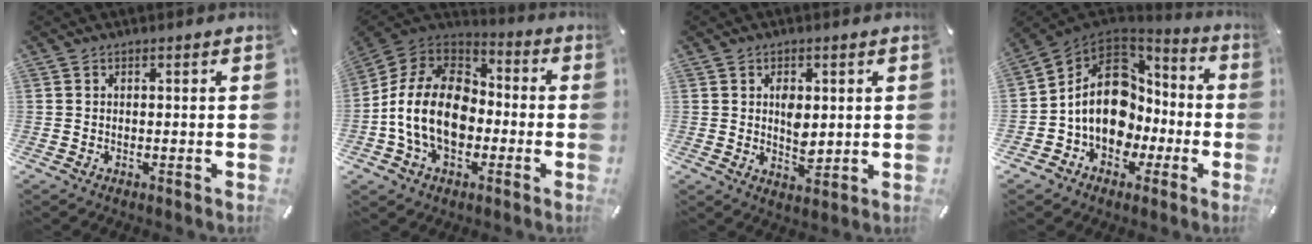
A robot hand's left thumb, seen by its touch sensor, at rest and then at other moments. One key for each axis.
{"total": 17.4, "fx": -3.9, "fy": 12.7, "fz": 11.2, "tx": -0.235, "ty": 0.035, "tz": -0.071}
{"total": 5.2, "fx": 0.9, "fy": 3.5, "fz": 3.7, "tx": -0.052, "ty": -0.003, "tz": 0.012}
{"total": 16.0, "fx": 0.0, "fy": 13.0, "fz": 9.4, "tx": -0.176, "ty": 0.002, "tz": 0.004}